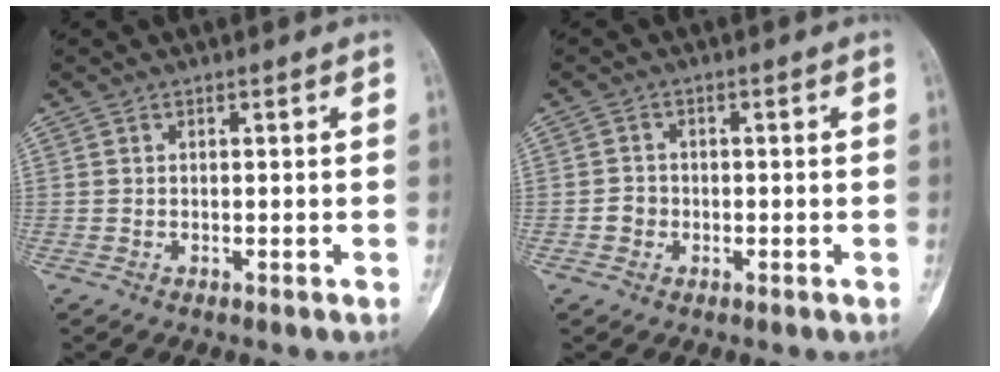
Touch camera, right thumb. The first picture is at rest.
{"total": 2.2, "force": [-0.7, 2.0, 0.6], "torque": [-0.001, 0.008, -0.015]}